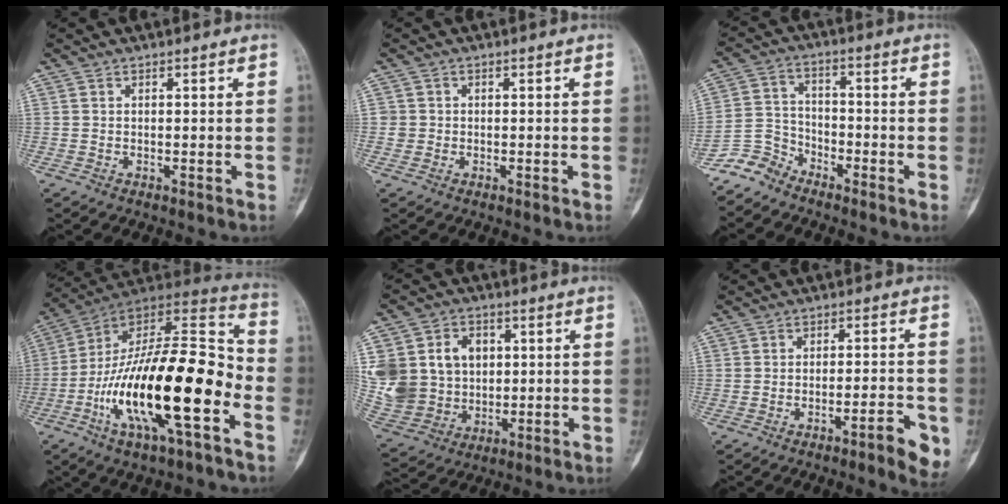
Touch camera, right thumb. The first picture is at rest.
{"total": 1.4, "force": [-0.2, 1.4, 0.0], "torque": [0.014, 0.008, -0.006]}
{"total": 6.4, "force": [-5.5, 3.3, 0.3], "torque": [0.012, 0.039, -0.125]}
{"total": 27.1, "force": [-8.2, 8.6, 24.3], "torque": [-0.450, 0.034, -0.141]}
{"total": 20.4, "force": [3.3, 17.3, 10.3], "torque": [-0.208, 0.026, 0.086]}
{"total": 6.6, "force": [-3.2, 1.5, 5.6], "torque": [-0.066, 0.017, -0.043]}